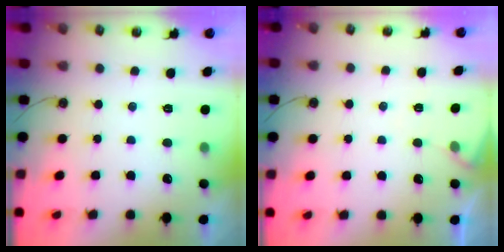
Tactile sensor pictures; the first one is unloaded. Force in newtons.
{"total": 4.0, "press": 3.9, "slide": 0.6}